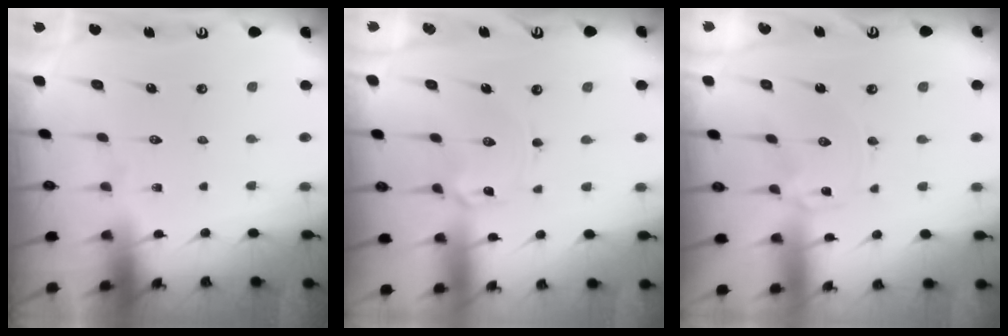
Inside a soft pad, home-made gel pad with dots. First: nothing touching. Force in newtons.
{"total": 1.8, "press": 1.8, "slide": 0.3}
{"total": 0.0}